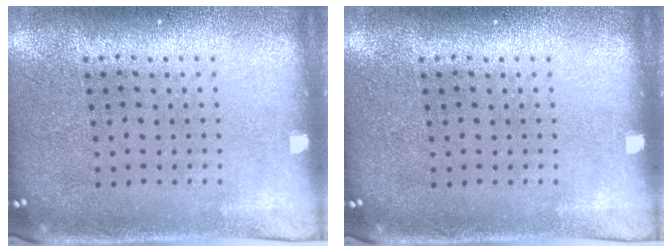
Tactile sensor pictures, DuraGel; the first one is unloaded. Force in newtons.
{"total": 0.0}